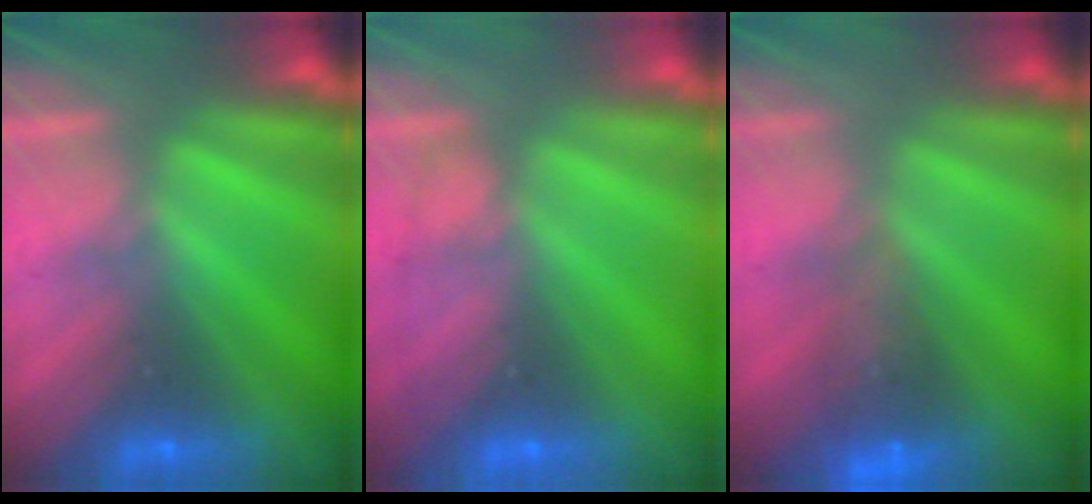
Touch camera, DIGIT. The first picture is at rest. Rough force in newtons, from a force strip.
{"total": 1.8}
{"total": 5.7}